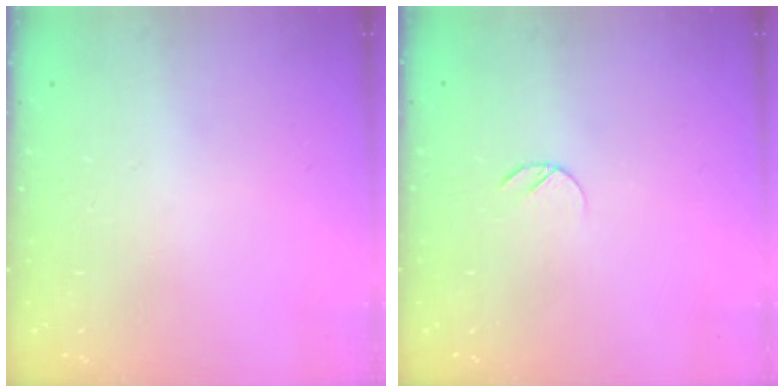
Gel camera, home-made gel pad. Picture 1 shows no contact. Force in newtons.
{"total": 3.2, "press": 3.2, "slide": 0.3}